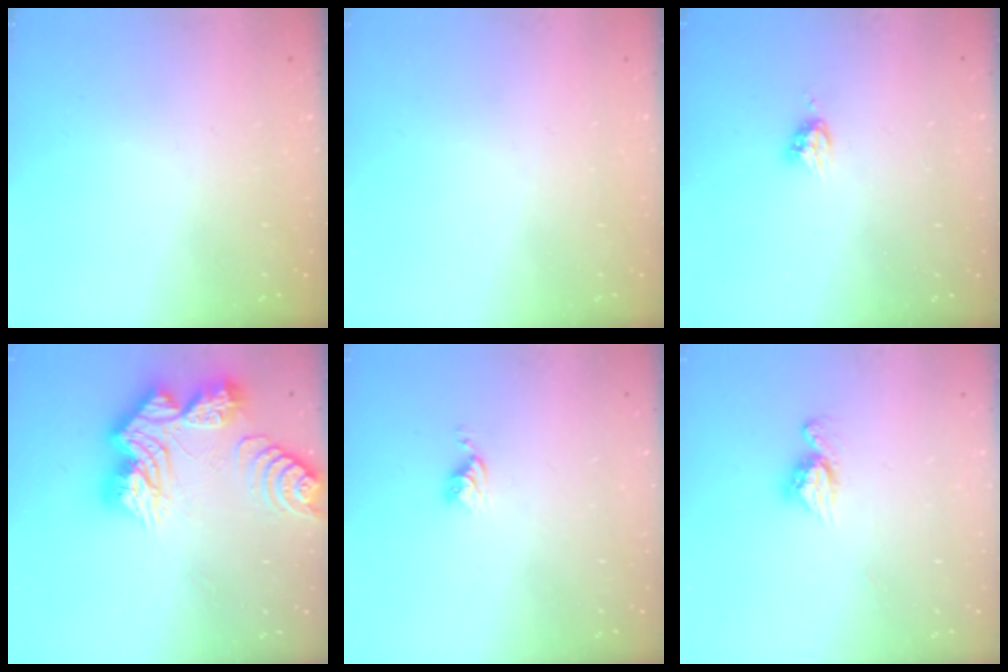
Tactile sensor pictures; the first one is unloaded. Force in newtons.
{"total": 0.0}
{"total": 4.6, "press": 4.6, "slide": 0.5}
{"total": 21.6, "press": 21.5, "slide": 2.2}
{"total": 4.1, "press": 4.1, "slide": 0.1}
{"total": 8.3, "press": 8.3, "slide": 0.8}